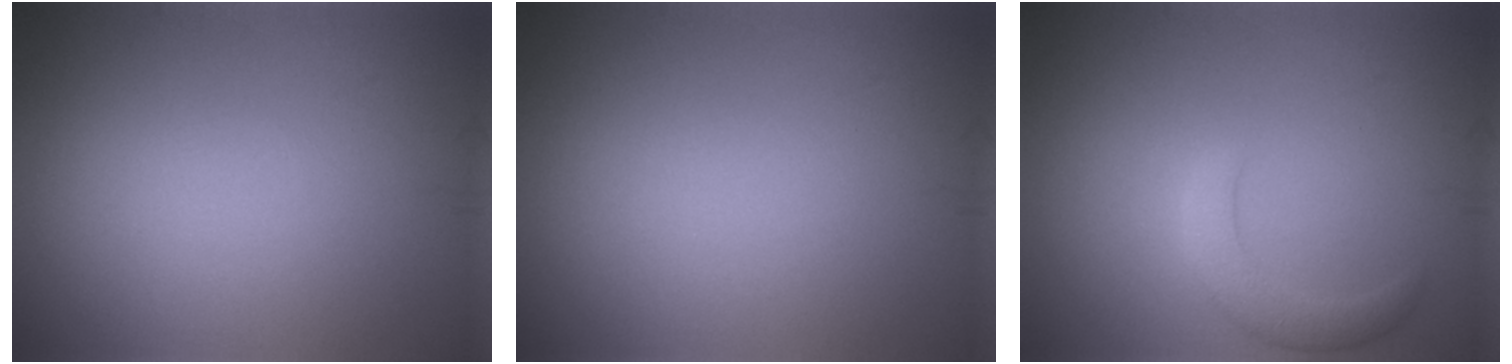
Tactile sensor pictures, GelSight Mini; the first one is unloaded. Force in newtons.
{"total": 0.0}
{"total": 2.5, "press": 2.5, "slide": 0.2}